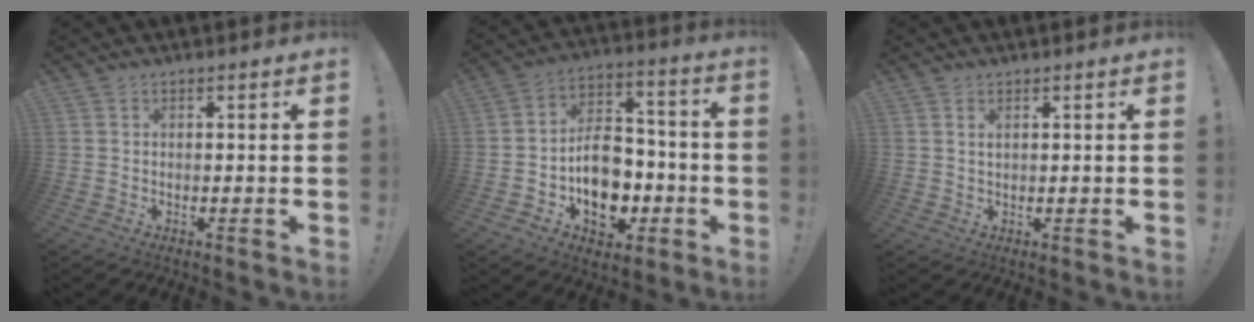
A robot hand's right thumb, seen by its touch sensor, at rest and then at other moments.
{"total": 15.3, "force": [-4.7, 11.2, 9.4], "torque": [-0.148, 0.033, -0.071]}
{"total": 1.1, "force": [0.5, 0.5, 0.8], "torque": [-0.010, -0.003, 0.008]}